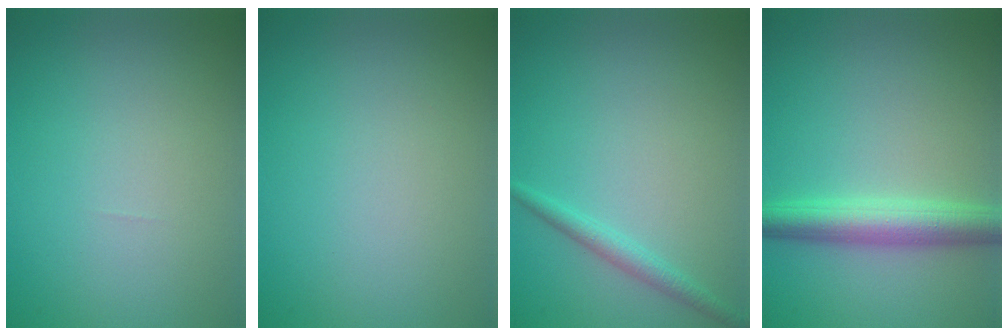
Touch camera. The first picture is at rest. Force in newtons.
{"total": 0.0}
{"total": 1.6, "press": 1.6, "slide": 0.1}
{"total": 4.4, "press": 4.4, "slide": 0.1}